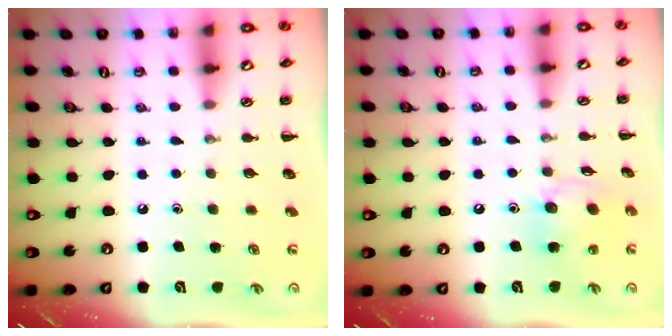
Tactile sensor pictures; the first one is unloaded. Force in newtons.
{"total": 11.5, "press": 11.2, "slide": 2.4}